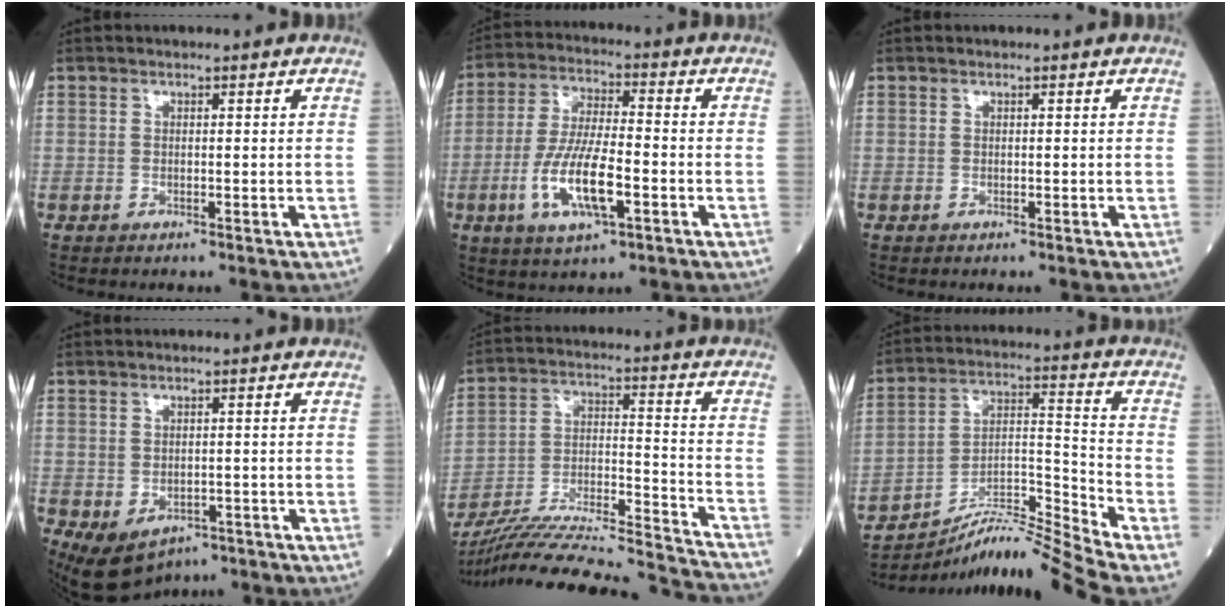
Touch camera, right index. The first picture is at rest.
{"total": 10.9, "force": [-3.4, 2.7, 10.0], "torque": [-0.207, -0.006, -0.058]}
{"total": 0.0}
{"total": 6.4, "force": [-3.2, 4.5, 3.2], "torque": [-0.052, 0.007, -0.039]}
{"total": 26.7, "force": [-25.0, 0.2, 9.4], "torque": [-0.140, -0.017, -0.378]}
{"total": 11.5, "force": [-10.3, -2.8, 4.4], "torque": [-0.070, 0.019, -0.181]}